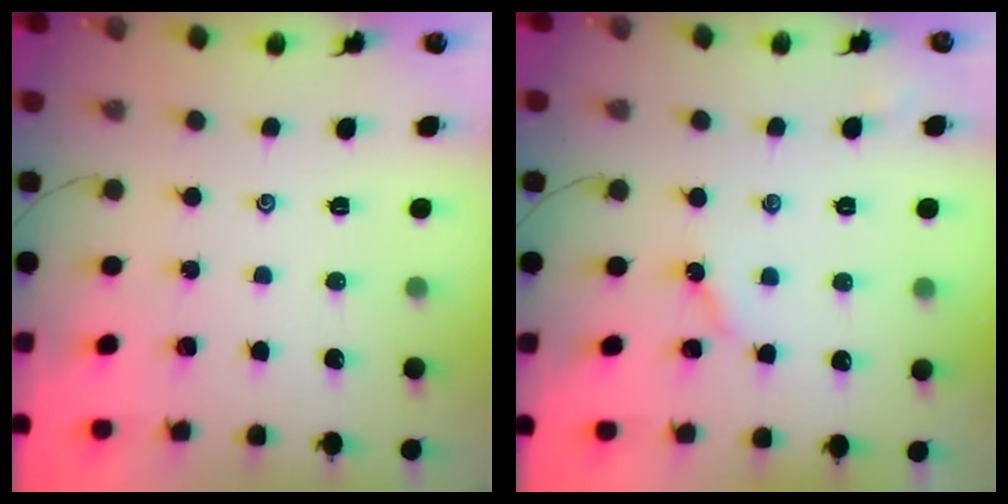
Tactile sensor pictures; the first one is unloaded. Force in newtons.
{"total": 3.5, "press": 3.4, "slide": 0.4}